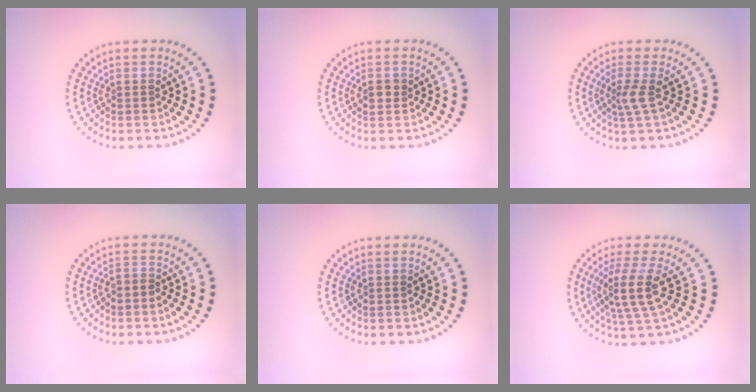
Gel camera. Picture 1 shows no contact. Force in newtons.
{"total": 1.2, "press": 1.1, "slide": 0.2}
{"total": 1.9, "press": 1.3, "slide": 1.4}
{"total": 0.9, "press": 0.5, "slide": 0.8}
{"total": 0.0}
{"total": 3.7, "press": 2.9, "slide": 2.3}